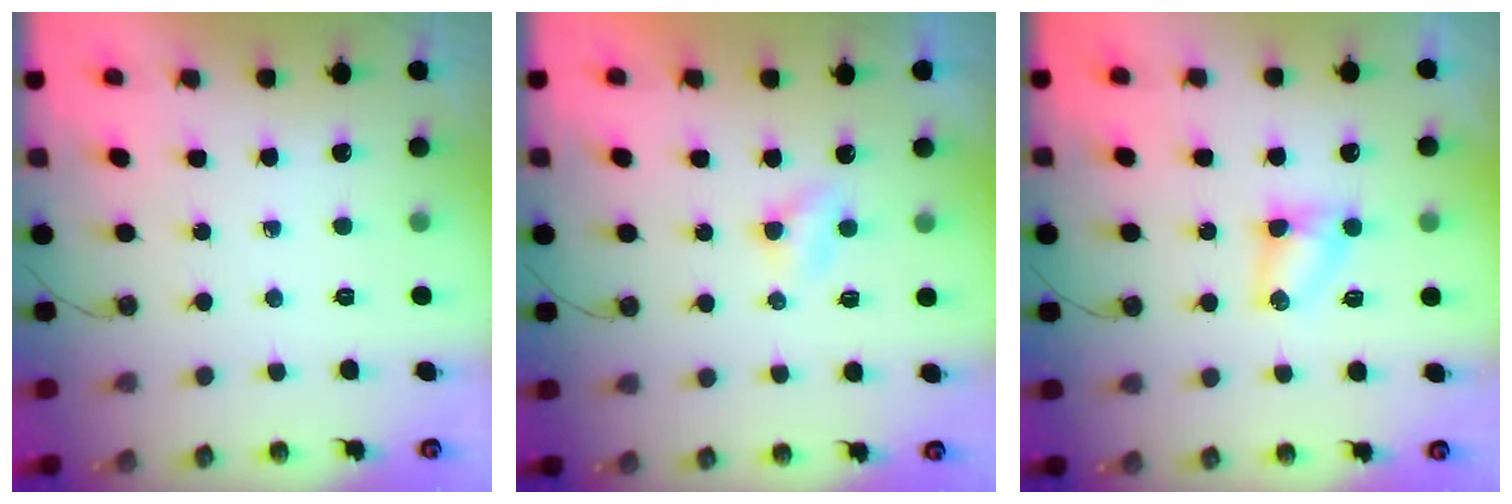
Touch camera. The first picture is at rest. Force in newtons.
{"total": 2.8, "press": 2.7, "slide": 0.4}
{"total": 4.2, "press": 4.1, "slide": 0.5}